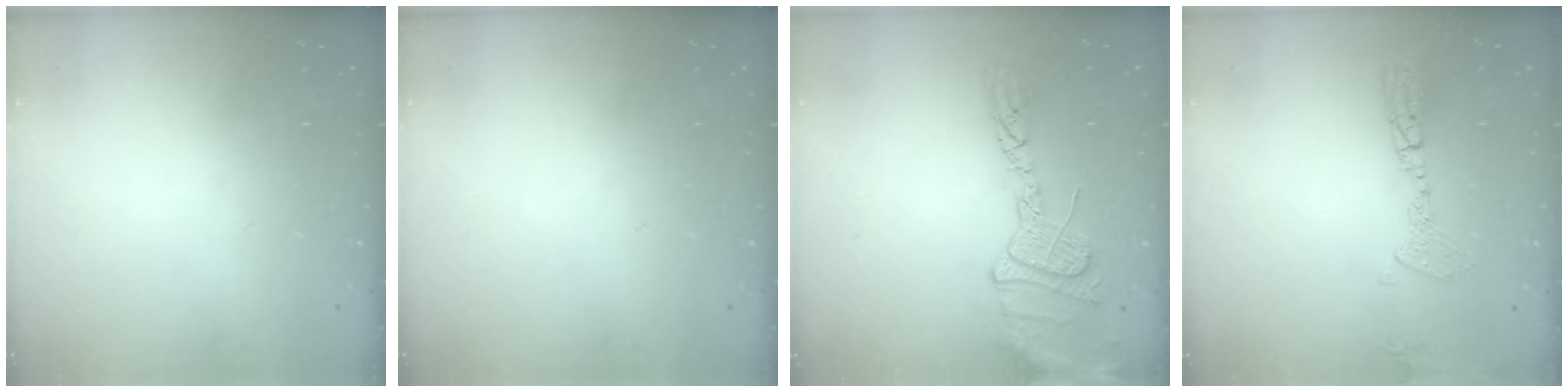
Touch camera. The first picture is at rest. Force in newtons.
{"total": 0.0}
{"total": 14.8, "press": 14.8, "slide": 1.1}
{"total": 10.0, "press": 9.7, "slide": 2.6}